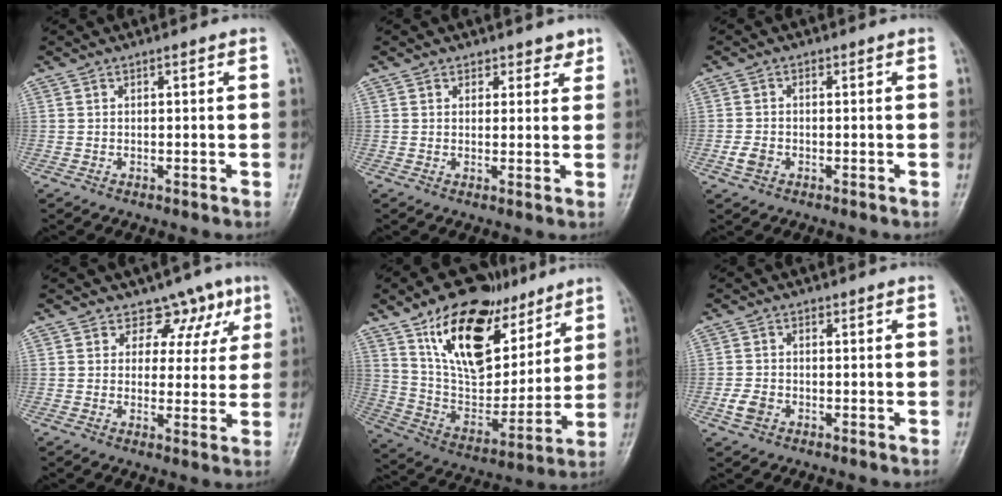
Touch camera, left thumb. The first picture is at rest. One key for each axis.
{"total": 2.9, "fx": 2.1, "fy": 2.0, "fz": 0.3, "tx": 0.027, "ty": -0.011, "tz": 0.024}
{"total": 2.6, "fx": -0.9, "fy": 2.1, "fz": 1.4, "tx": -0.022, "ty": 0.003, "tz": -0.017}
{"total": 7.3, "fx": 4.4, "fy": 5.6, "fz": 1.8, "tx": 0.028, "ty": -0.014, "tz": 0.047}
{"total": 23.3, "fx": 12.9, "fy": 12.5, "fz": 14.8, "tx": -0.192, "ty": -0.052, "tz": 0.233}
{"total": 3.4, "fx": -1.3, "fy": 2.6, "fz": 1.8, "tx": -0.030, "ty": 0.004, "tz": -0.024}